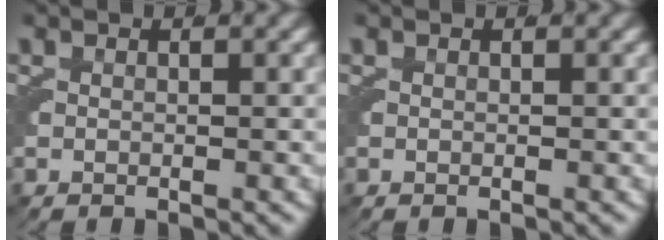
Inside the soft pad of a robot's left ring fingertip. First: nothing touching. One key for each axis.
{"total": 0.0}